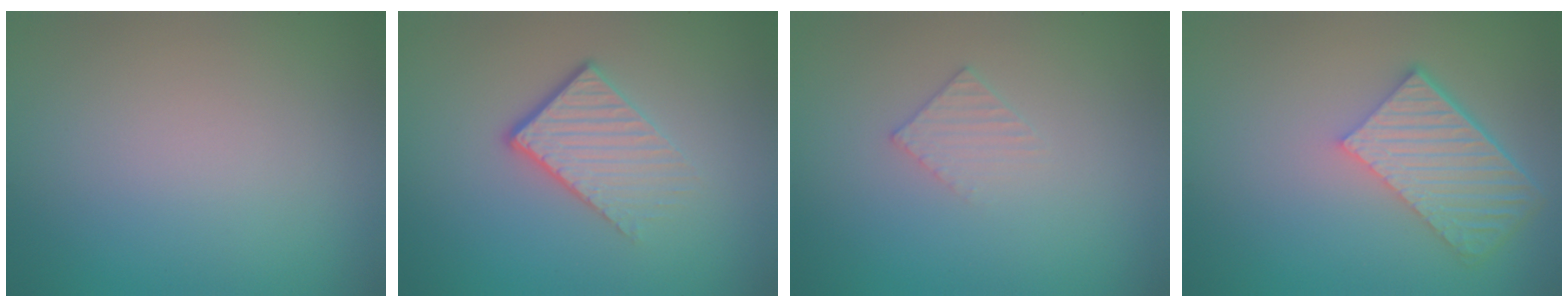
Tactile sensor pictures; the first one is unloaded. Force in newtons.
{"total": 3.9, "press": 2.6, "slide": 3.0}
{"total": 1.4, "press": 1.4, "slide": 0.2}
{"total": 5.9, "press": 4.2, "slide": 4.2}